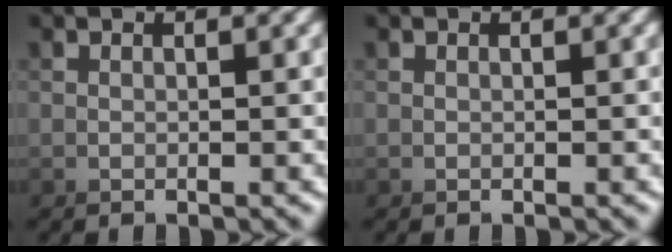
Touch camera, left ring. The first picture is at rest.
{"total": 0.0}